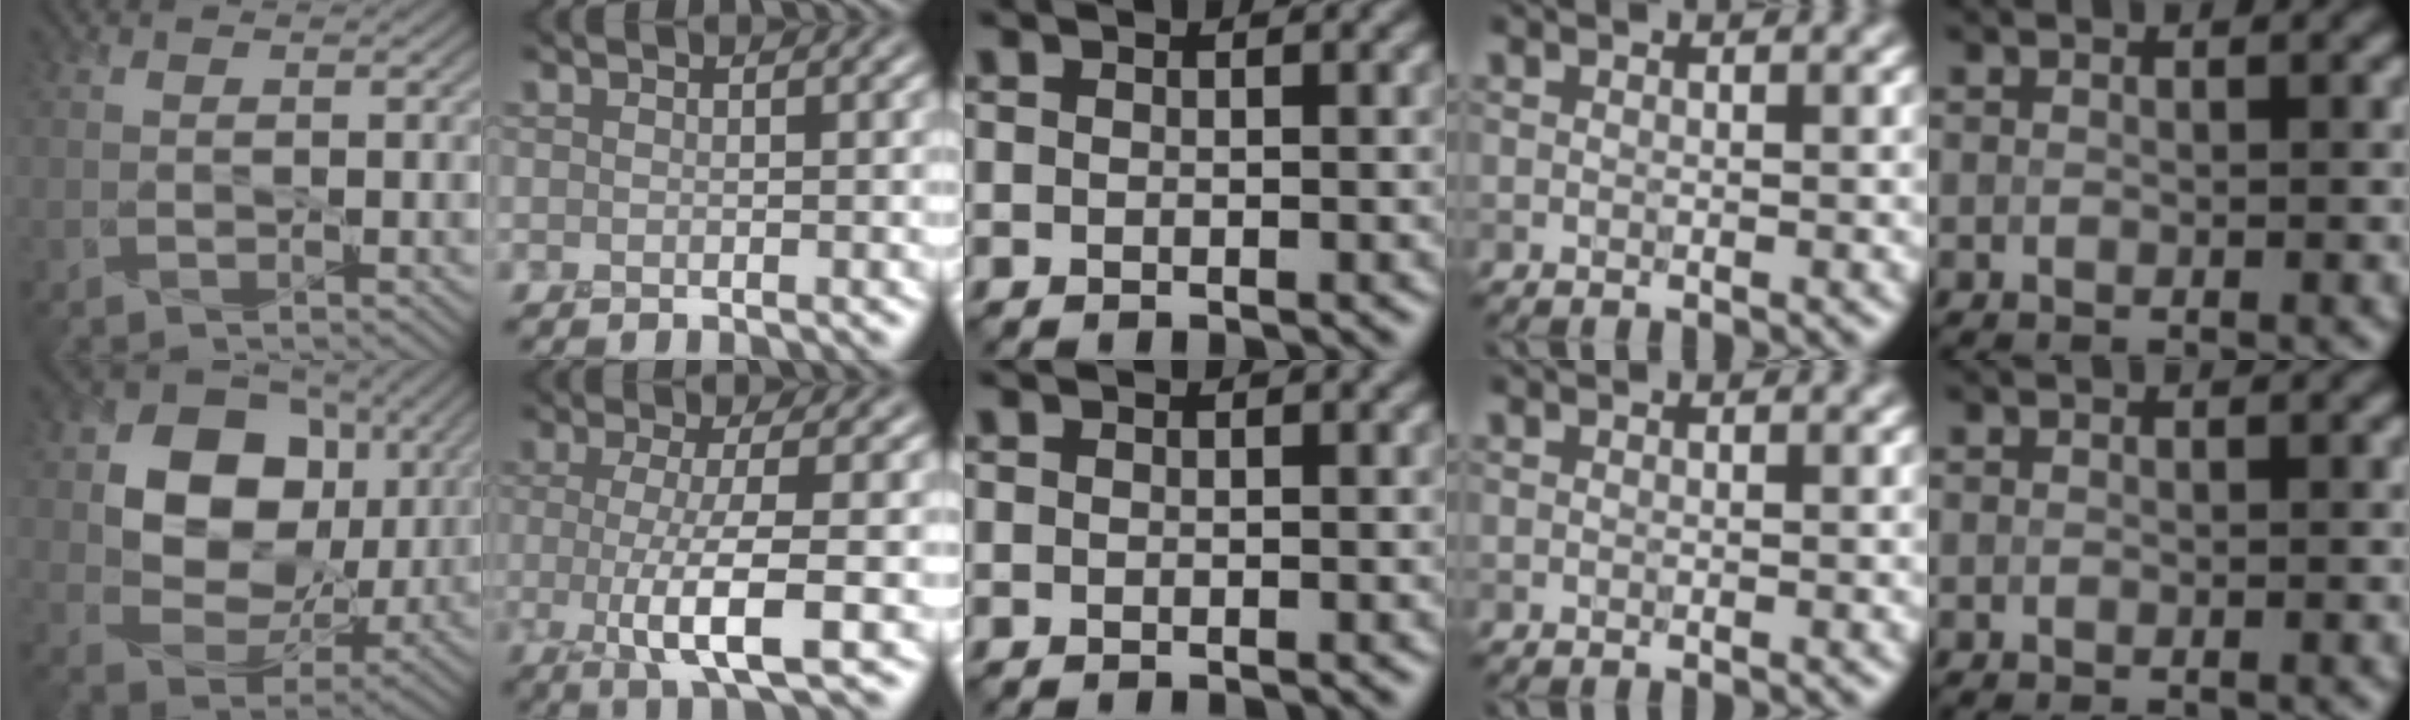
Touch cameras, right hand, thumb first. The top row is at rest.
{"thumb": {"total": 12.7, "force": [2.6, 10.1, 7.2], "torque": [-0.140, -0.002, 0.046]}, "index": {"total": 5.5, "force": [-0.6, 1.3, 5.3], "torque": [-0.099, -0.008, -0.010]}}